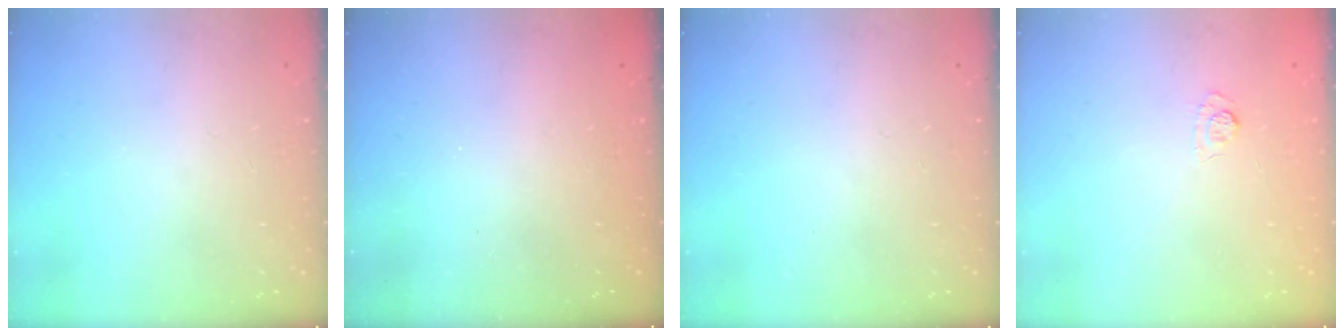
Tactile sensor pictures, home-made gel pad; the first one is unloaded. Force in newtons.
{"total": 2.4, "press": 2.2, "slide": 0.8}
{"total": 0.0}
{"total": 2.1, "press": 1.6, "slide": 1.3}